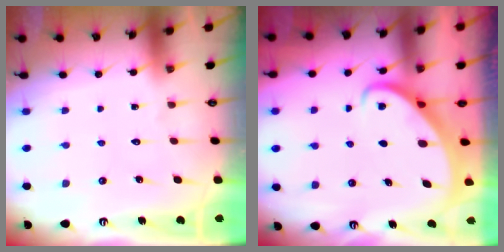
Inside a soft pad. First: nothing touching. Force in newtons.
{"total": 2.2, "press": 2.2, "slide": 0.3}